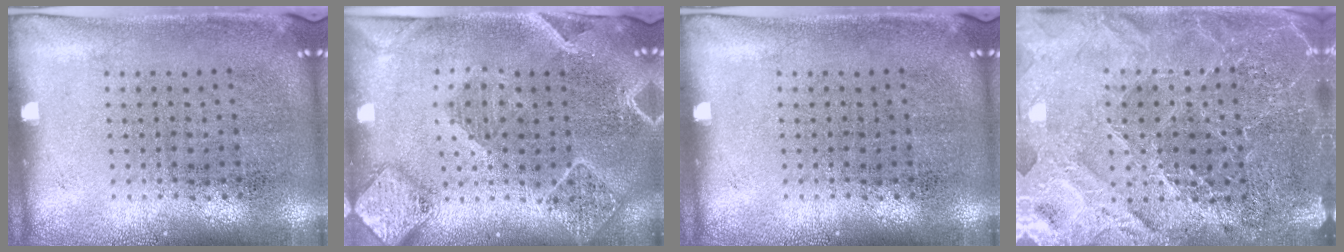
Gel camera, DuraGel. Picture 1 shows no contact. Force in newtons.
{"total": 2.4, "press": 2.2, "slide": 0.9}
{"total": 0.0}
{"total": 4.4, "press": 4.2, "slide": 1.5}